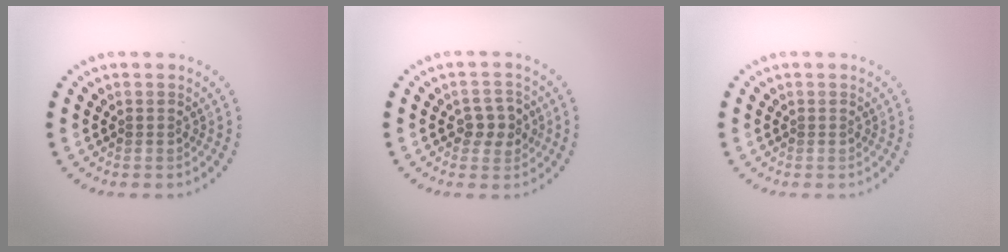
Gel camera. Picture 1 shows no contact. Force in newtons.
{"total": 2.6, "press": 2.5, "slide": 0.5}
{"total": 0.0}